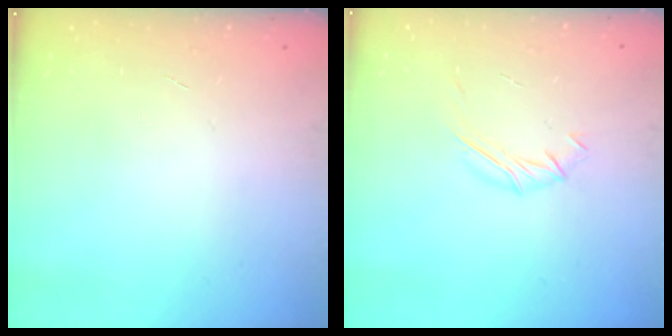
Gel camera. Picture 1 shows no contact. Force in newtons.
{"total": 5.8, "press": 5.7, "slide": 1.1}